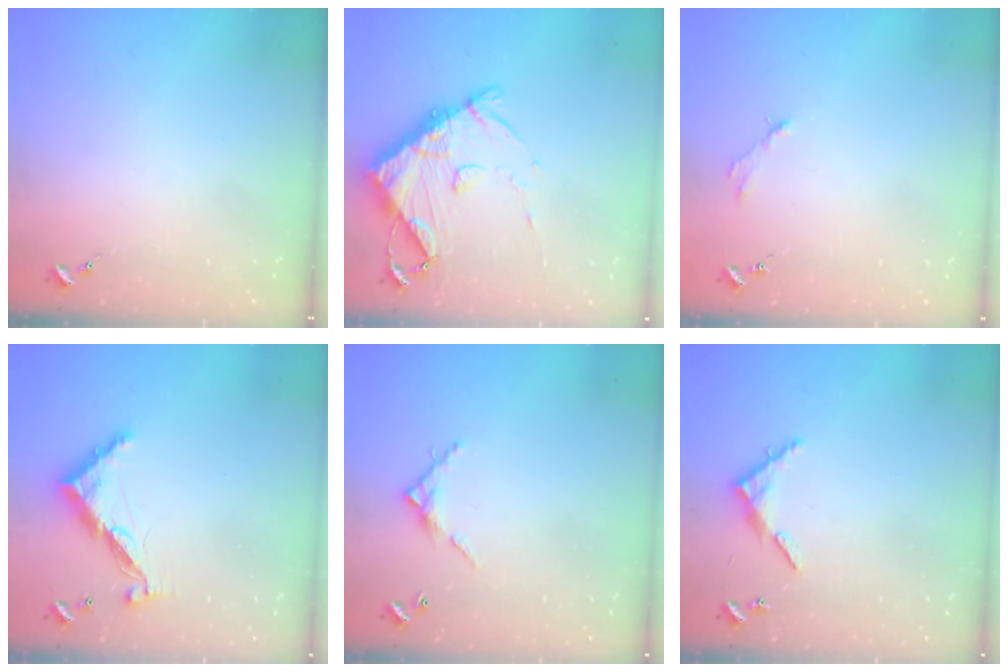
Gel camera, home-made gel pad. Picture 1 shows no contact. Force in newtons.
{"total": 13.5, "press": 13.4, "slide": 1.5}
{"total": 2.8, "press": 2.8, "slide": 0.4}
{"total": 9.9, "press": 9.9, "slide": 0.2}
{"total": 6.3, "press": 6.3, "slide": 0.5}
{"total": 6.9, "press": 6.9, "slide": 0.5}